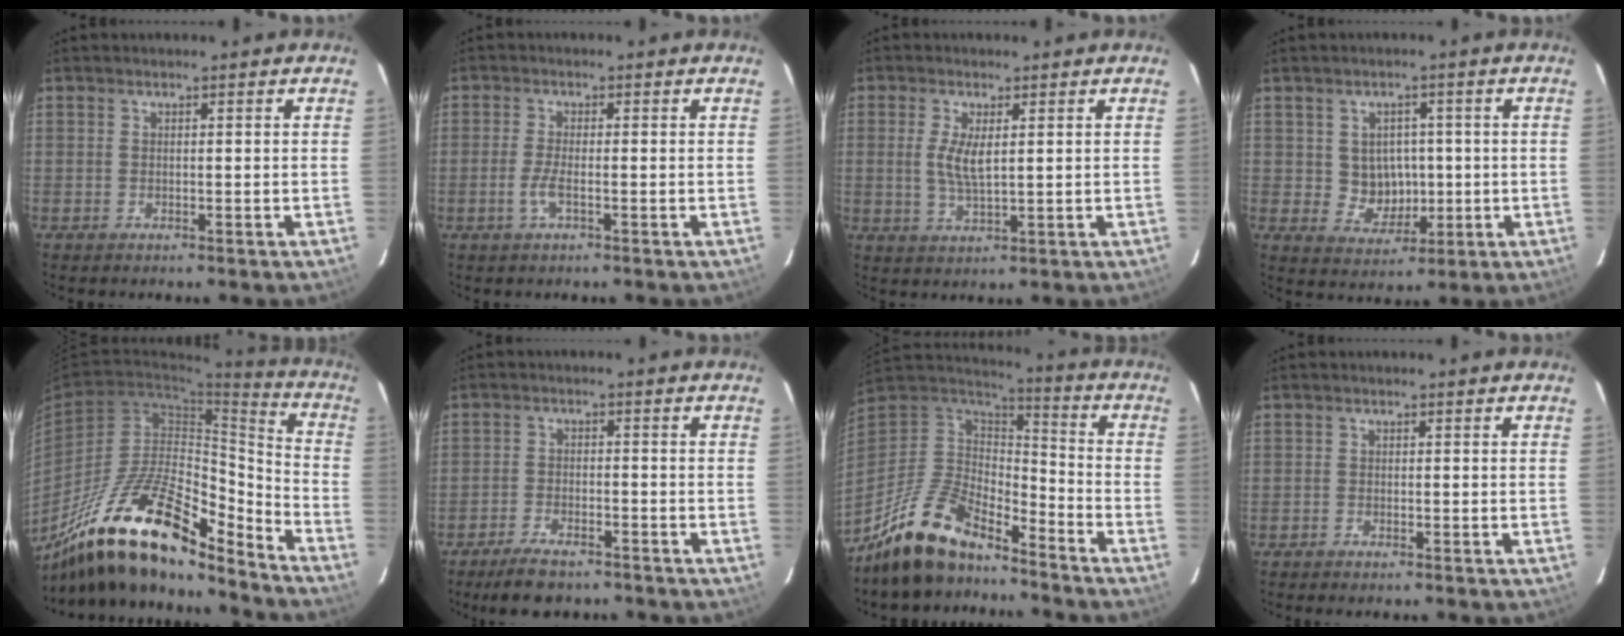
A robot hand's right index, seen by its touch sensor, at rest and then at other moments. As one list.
[{"total": 3.0, "force": [-1.2, 0.4, 2.7], "torque": [-0.061, -0.003, -0.025]}, {"total": 4.9, "force": [0.8, 1.6, 4.5], "torque": [-0.091, -0.003, 0.015]}, {"total": 6.0, "force": [0.2, 5.6, 2.0], "torque": [-0.040, 0.009, 0.018]}, {"total": 24.1, "force": [-17.5, 7.5, 14.8], "torque": [-0.258, -0.008, -0.298]}, {"total": 7.7, "force": [-6.3, 2.6, 3.6], "torque": [-0.090, -0.006, -0.106]}, {"total": 16.6, "force": [-13.2, 5.9, 8.1], "torque": [-0.185, -0.007, -0.245]}, {"total": 0.9, "force": [-0.9, 0.2, 0.3], "torque": [-0.010, -0.001, -0.019]}]